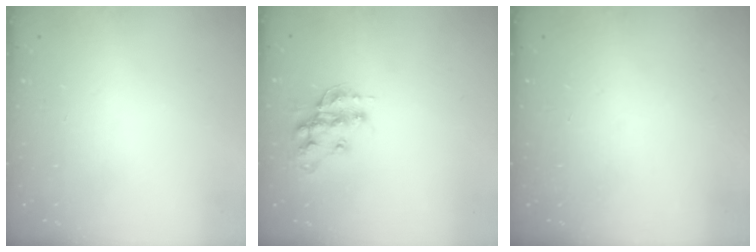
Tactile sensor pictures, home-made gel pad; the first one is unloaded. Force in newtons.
{"total": 13.5, "press": 13.5, "slide": 0.8}
{"total": 0.0}